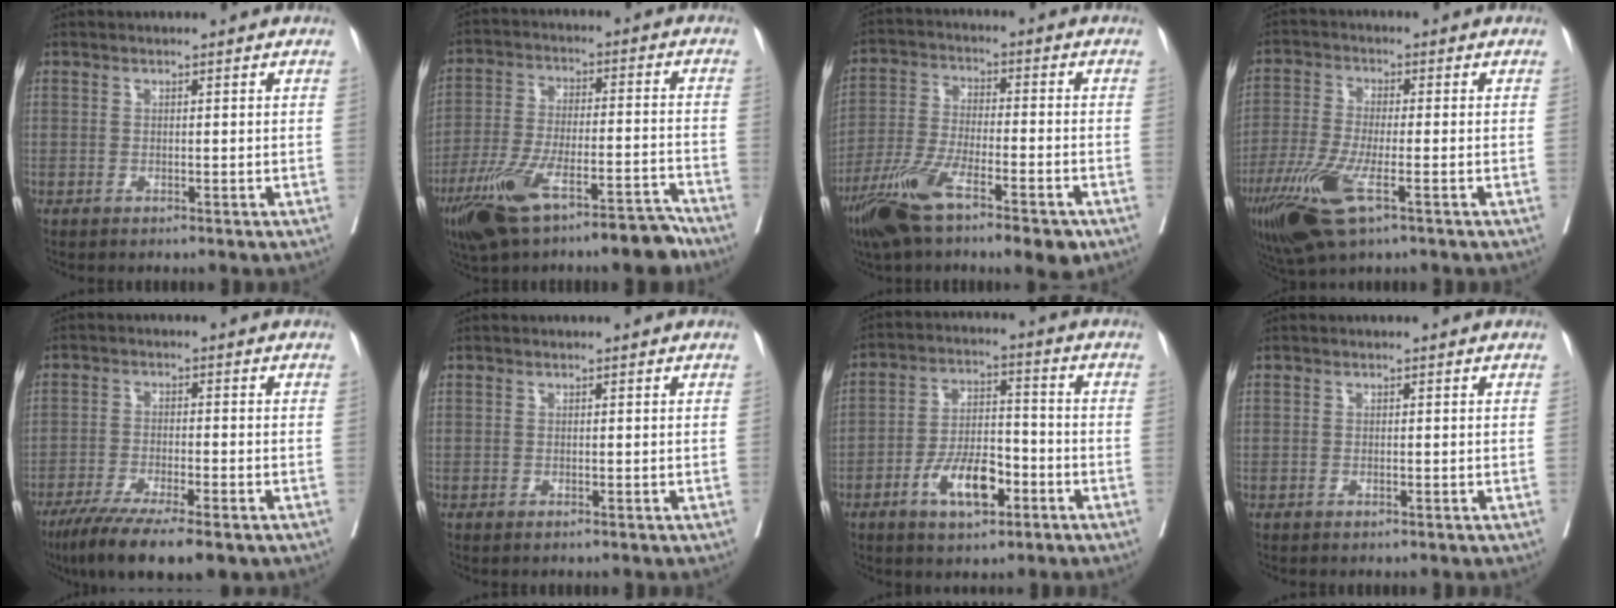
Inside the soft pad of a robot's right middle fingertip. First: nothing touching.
{"total": 14.6, "force": [-10.5, 3.1, 9.6], "torque": [-0.180, -0.002, -0.182]}
{"total": 14.0, "force": [-8.4, 2.9, 10.7], "torque": [-0.201, -0.025, -0.148]}
{"total": 11.1, "force": [-5.3, 2.2, 9.5], "torque": [-0.197, -0.031, -0.096]}
{"total": 12.9, "force": [-9.2, 2.0, 8.8], "torque": [-0.144, -0.031, -0.148]}
{"total": 0.0}
{"total": 9.3, "force": [-4.4, 3.6, 7.3], "torque": [-0.136, 0.005, -0.078]}
{"total": 0.0}